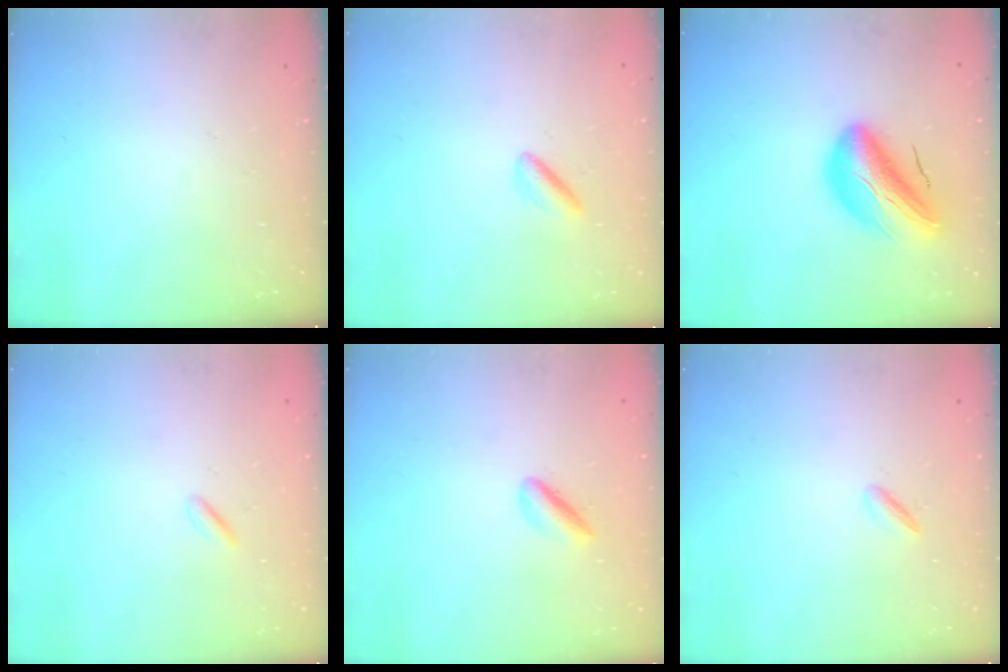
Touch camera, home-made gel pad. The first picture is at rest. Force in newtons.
{"total": 2.4, "press": 2.2, "slide": 0.8}
{"total": 14.6, "press": 14.1, "slide": 3.9}
{"total": 0.9, "press": 0.8, "slide": 0.4}
{"total": 2.1, "press": 2.0, "slide": 0.5}
{"total": 1.9, "press": 1.8, "slide": 0.5}